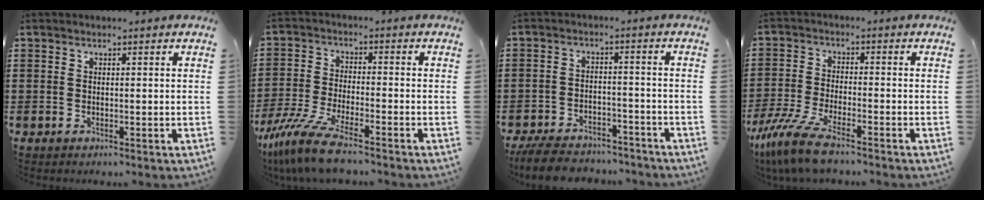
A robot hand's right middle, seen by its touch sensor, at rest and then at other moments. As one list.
[{"total": 9.0, "force": [-7.1, 1.1, 5.3], "torque": [-0.124, -0.006, -0.142]}, {"total": 6.0, "force": [-5.7, 1.1, 1.3], "torque": [-0.035, 0.009, -0.118]}, {"total": 8.2, "force": [-6.2, 1.2, 5.1], "torque": [-0.124, -0.012, -0.124]}]